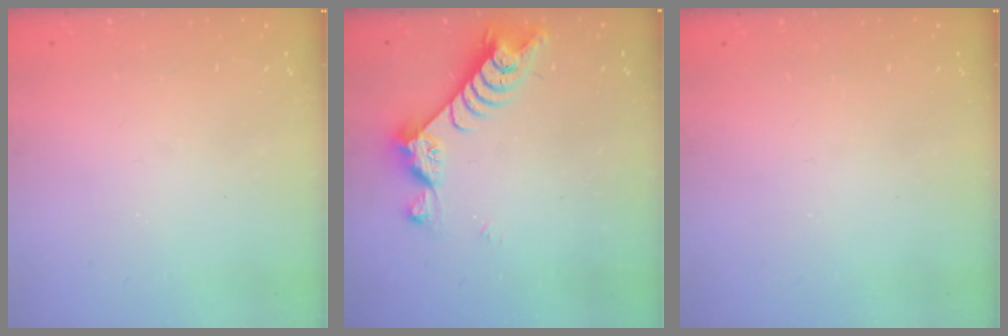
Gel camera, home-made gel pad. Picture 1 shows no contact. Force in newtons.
{"total": 7.2, "press": 7.2, "slide": 1.0}
{"total": 0.0}